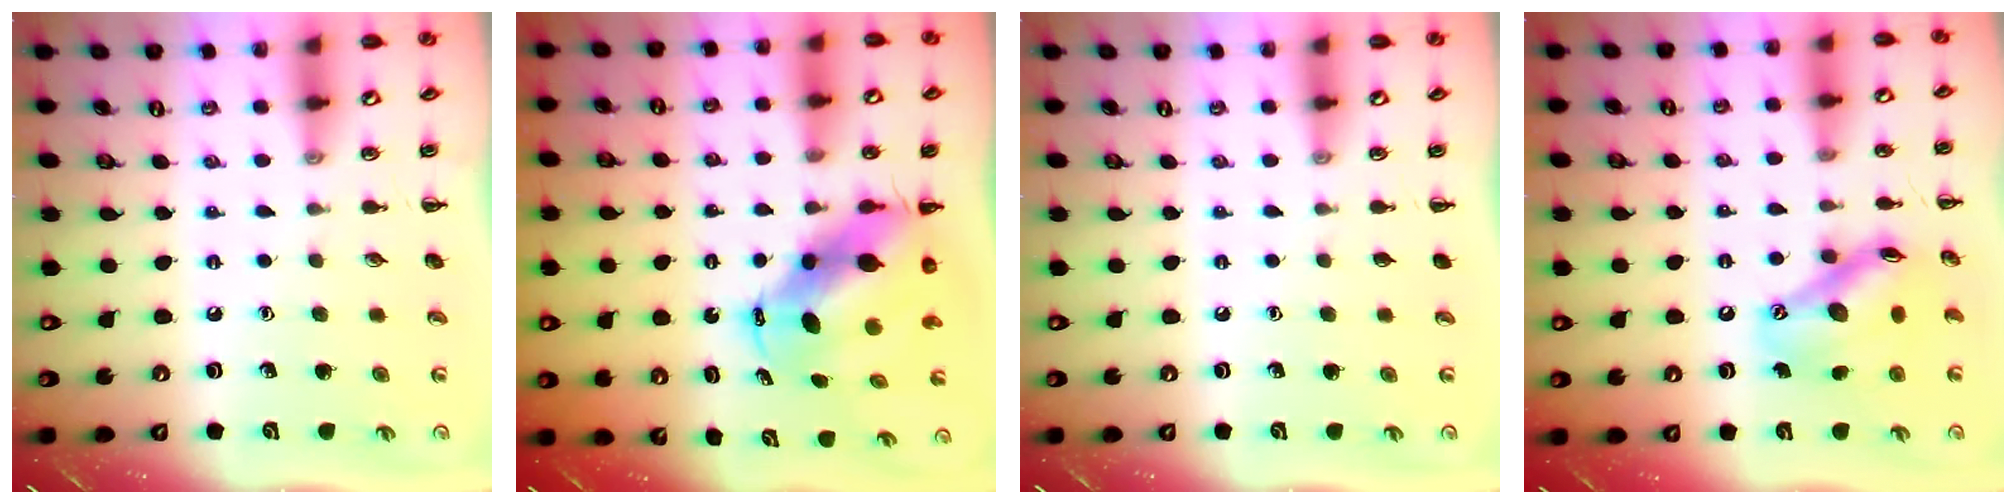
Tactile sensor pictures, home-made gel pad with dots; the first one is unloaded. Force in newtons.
{"total": 8.9, "press": 8.6, "slide": 2.3}
{"total": 0.0}
{"total": 14.5, "press": 14.2, "slide": 2.4}